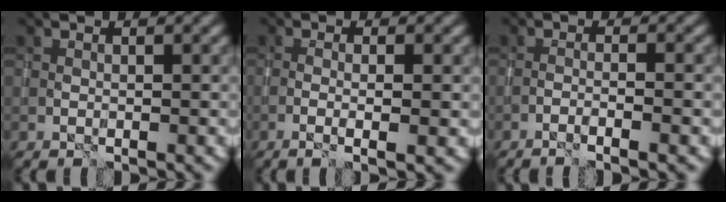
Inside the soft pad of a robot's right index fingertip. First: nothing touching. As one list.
[{"total": 2.8, "force": [-0.7, 0.4, 2.7], "torque": [-0.047, 0.000, -0.017]}, {"total": 2.5, "force": [-1.7, 0.0, 1.9], "torque": [-0.036, 0.009, -0.035]}]